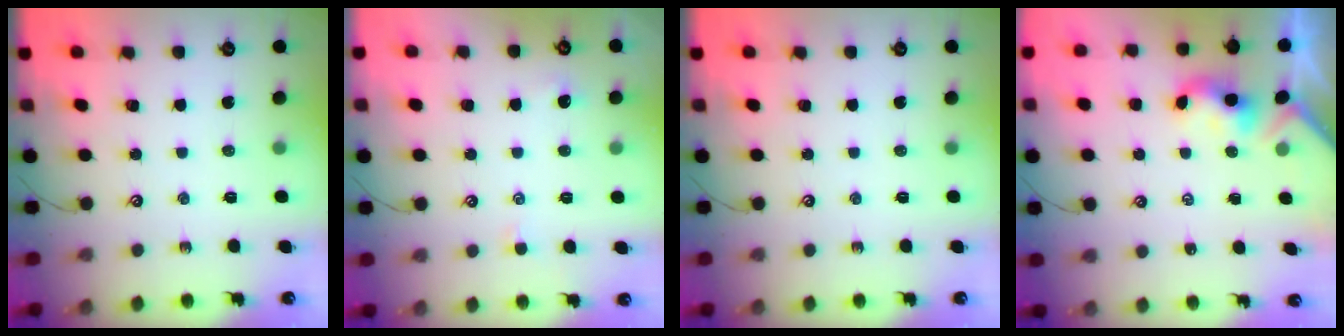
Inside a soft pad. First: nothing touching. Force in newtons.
{"total": 1.8, "press": 1.7, "slide": 0.4}
{"total": 0.0}
{"total": 2.4, "press": 2.3, "slide": 0.2}